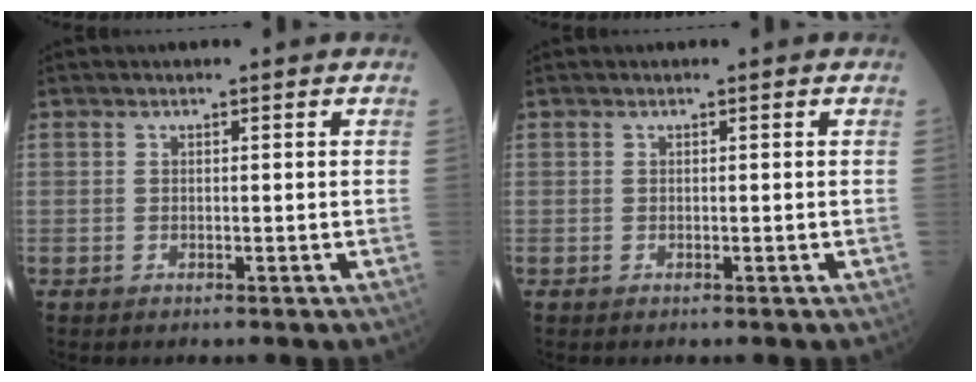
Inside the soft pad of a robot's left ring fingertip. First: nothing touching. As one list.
[{"total": 0.0}]